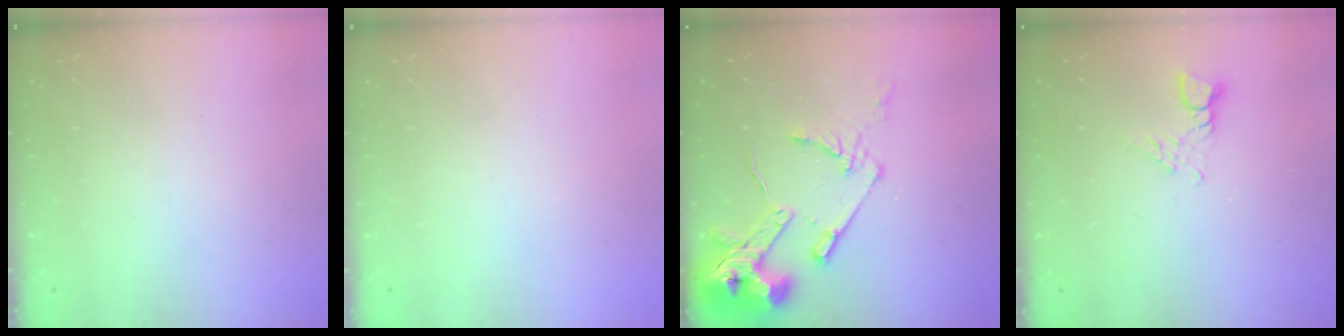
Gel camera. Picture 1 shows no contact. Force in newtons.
{"total": 0.0}
{"total": 16.1, "press": 16.0, "slide": 1.9}
{"total": 3.0, "press": 3.0, "slide": 0.4}